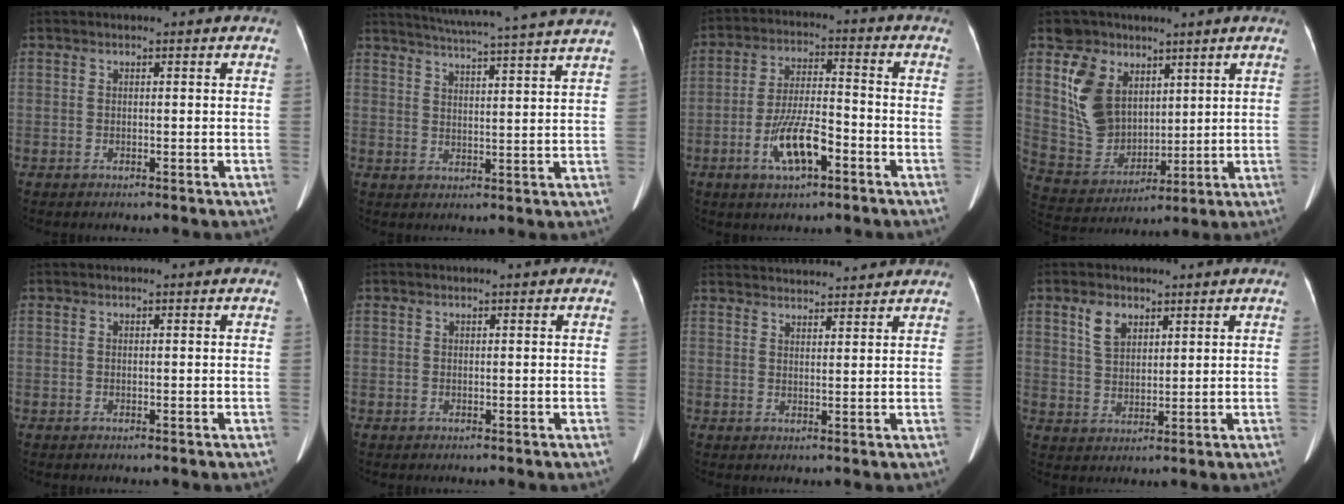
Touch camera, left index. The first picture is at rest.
{"total": 18.1, "force": [16.3, -1.9, 7.7], "torque": [-0.132, -0.035, 0.209]}
{"total": 9.0, "force": [-4.4, 2.3, 7.5], "torque": [-0.147, -0.005, -0.075]}
{"total": 12.3, "force": [5.1, 9.3, 6.2], "torque": [-0.150, 0.021, 0.115]}
{"total": 0.0}
{"total": 0.7, "force": [0.7, 0.0, 0.3], "torque": [-0.009, 0.003, 0.009]}
{"total": 12.9, "force": [12.4, 1.2, 3.5], "torque": [-0.056, 0.025, 0.175]}
{"total": 3.9, "force": [2.3, 2.3, 2.2], "torque": [-0.046, 0.002, 0.056]}